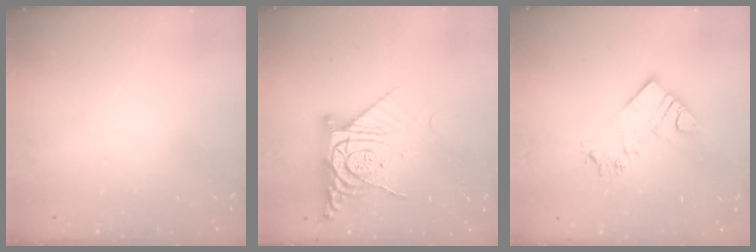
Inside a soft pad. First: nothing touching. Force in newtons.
{"total": 12.1, "press": 12.0, "slide": 1.4}
{"total": 10.5, "press": 10.5, "slide": 1.0}